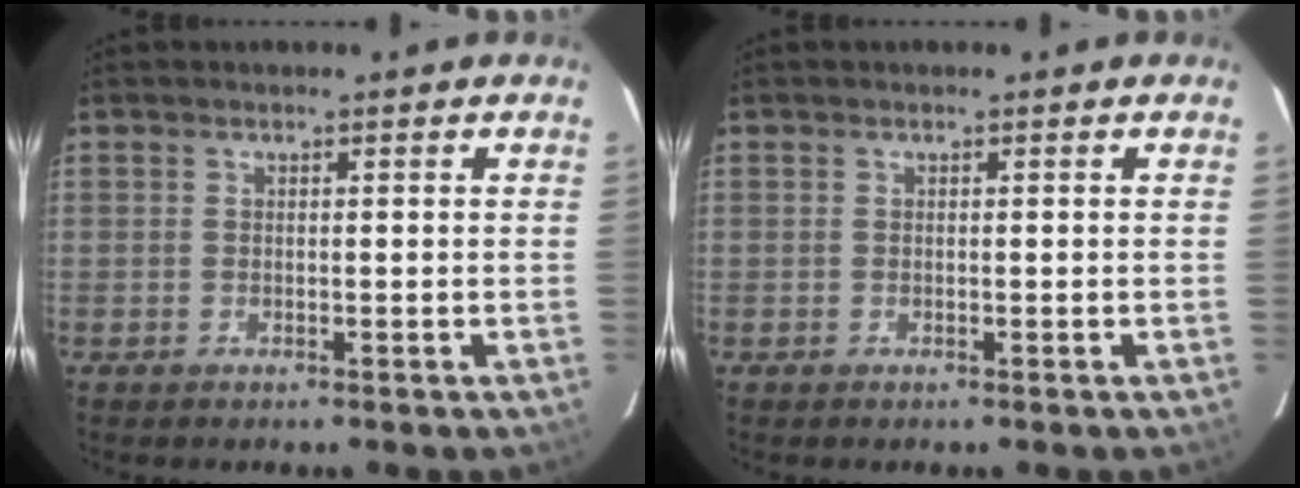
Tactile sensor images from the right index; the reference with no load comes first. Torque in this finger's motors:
{"motor_torque": [0.00, 0.00, 0.00, 0.01]}